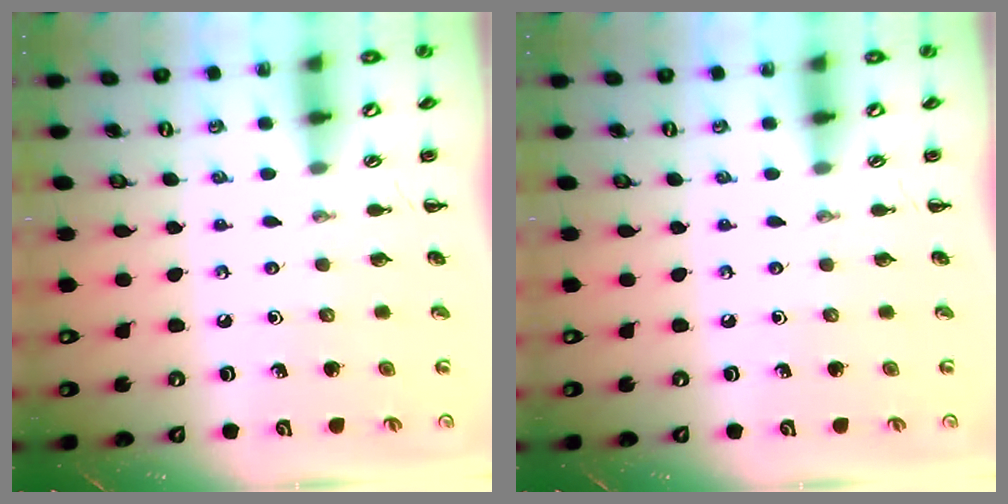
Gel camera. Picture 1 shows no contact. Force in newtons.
{"total": 0.0}